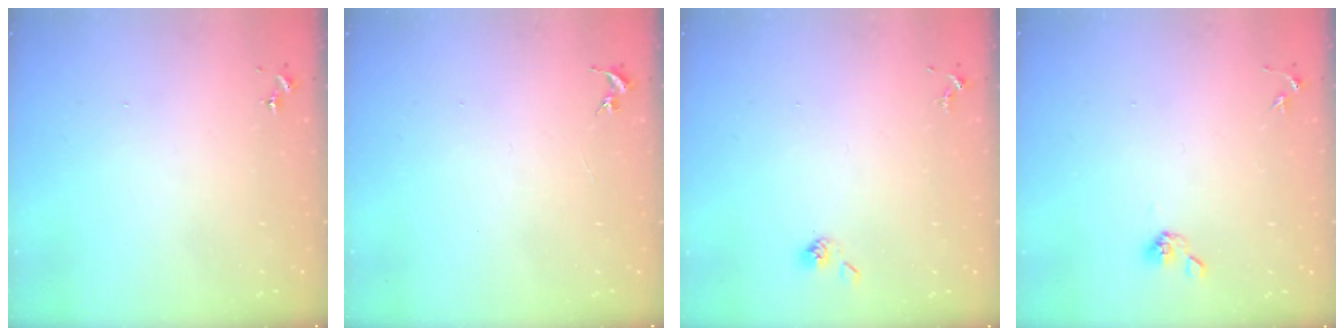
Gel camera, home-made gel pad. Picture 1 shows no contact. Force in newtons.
{"total": 0.0}
{"total": 3.8, "press": 3.7, "slide": 0.8}
{"total": 5.0, "press": 4.7, "slide": 1.7}